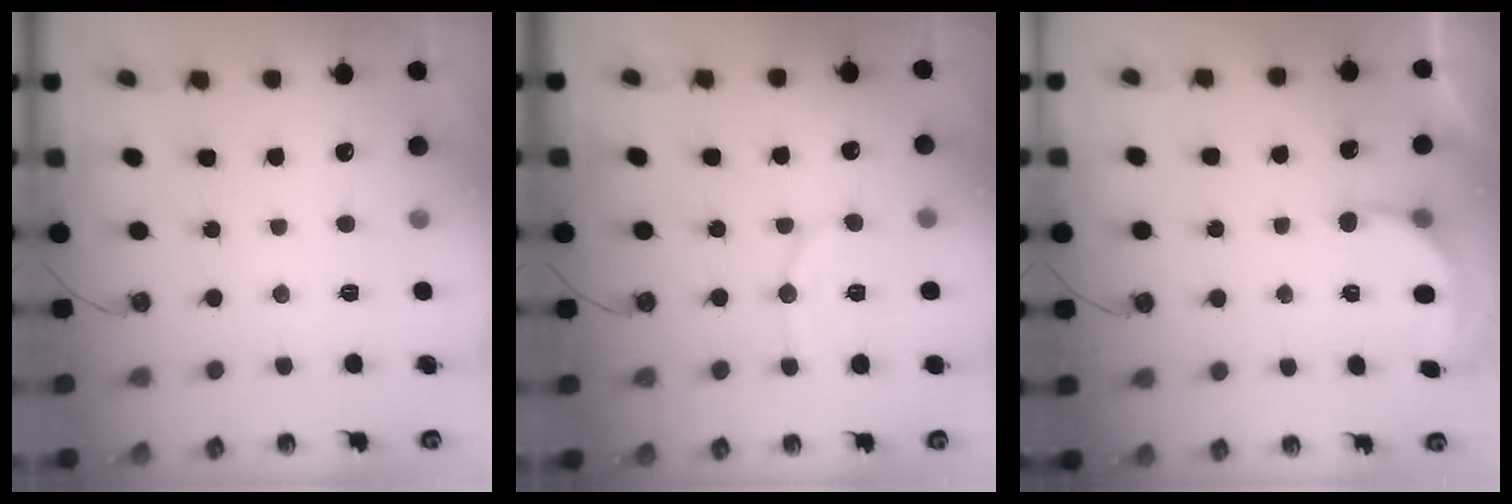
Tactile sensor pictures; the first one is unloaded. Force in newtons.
{"total": 8.4, "press": 8.3, "slide": 0.7}
{"total": 3.3, "press": 3.3, "slide": 0.6}